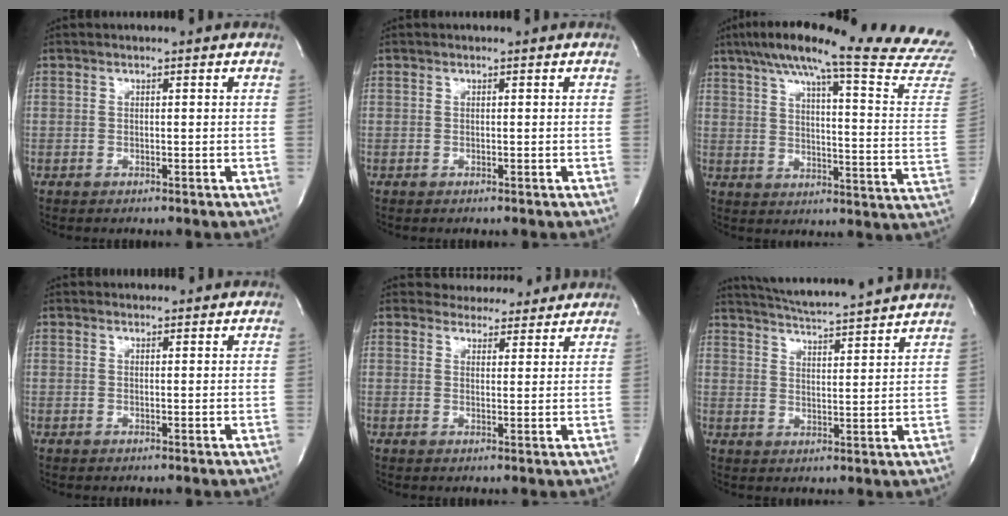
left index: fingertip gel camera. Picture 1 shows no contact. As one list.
[{"total": 0.0}, {"total": 29.3, "force": [26.0, -0.3, 13.6], "torque": [-0.196, -0.088, 0.317]}, {"total": 2.5, "force": [2.4, 0.7, 0.0], "torque": [-0.007, 0.011, 0.025]}, {"total": 7.0, "force": [6.5, 2.4, 0.6], "torque": [0.001, 0.000, 0.071]}, {"total": 15.3, "force": [14.3, -0.5, 5.4], "torque": [-0.103, -0.010, 0.197]}]